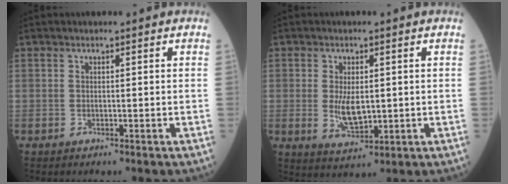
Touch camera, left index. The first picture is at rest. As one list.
[{"total": 5.2, "force": [-0.1, 2.3, 4.7], "torque": [-0.093, -0.013, 0.005]}]